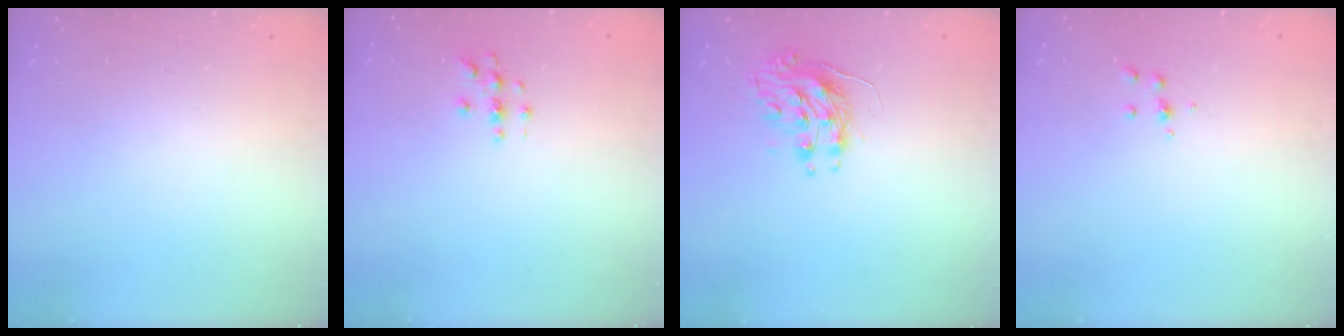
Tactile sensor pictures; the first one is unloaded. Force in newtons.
{"total": 2.9, "press": 2.9, "slide": 0.3}
{"total": 9.2, "press": 9.2, "slide": 0.7}
{"total": 4.1, "press": 4.1, "slide": 0.6}